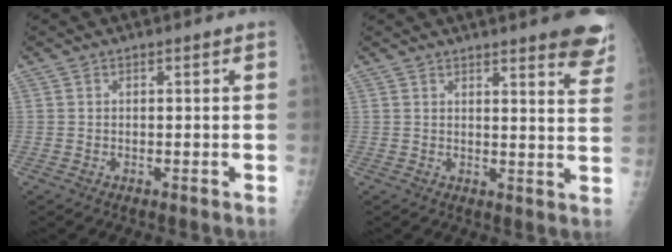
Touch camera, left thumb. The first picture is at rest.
{"total": 10.1, "force": [7.7, 1.7, 6.3], "torque": [-0.047, -0.038, 0.074]}